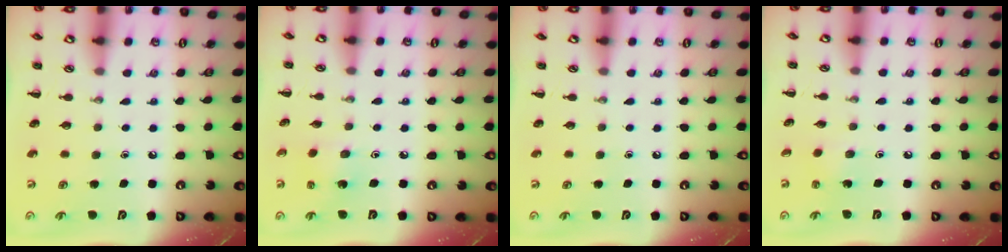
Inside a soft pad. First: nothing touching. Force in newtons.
{"total": 1.8, "press": 1.7, "slide": 0.8}
{"total": 0.0}
{"total": 1.8, "press": 1.7, "slide": 0.7}